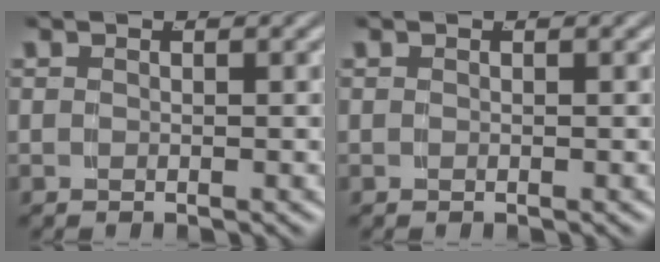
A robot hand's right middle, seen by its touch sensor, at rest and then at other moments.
{"total": 0.0}